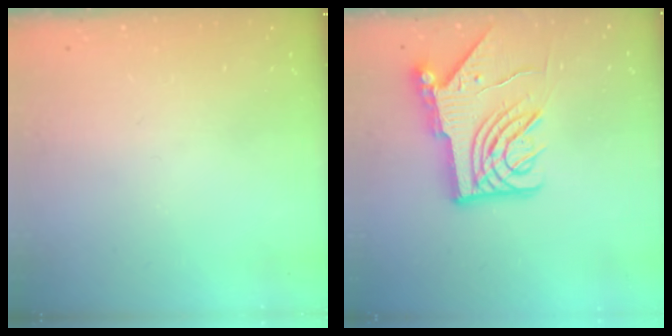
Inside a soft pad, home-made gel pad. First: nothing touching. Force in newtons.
{"total": 12.2, "press": 12.1, "slide": 1.4}